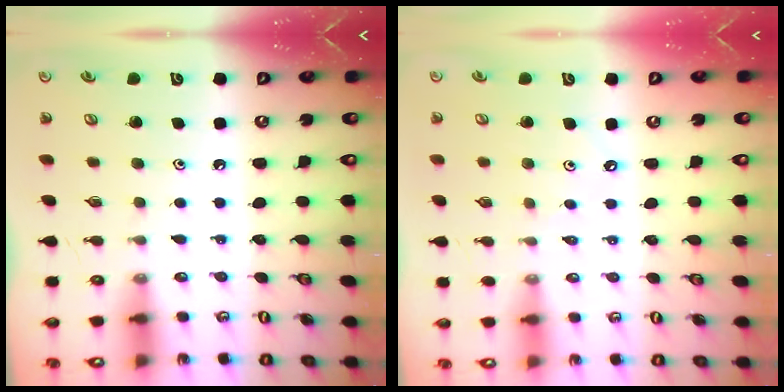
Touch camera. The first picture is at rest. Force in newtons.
{"total": 1.9, "press": 1.9, "slide": 0.4}